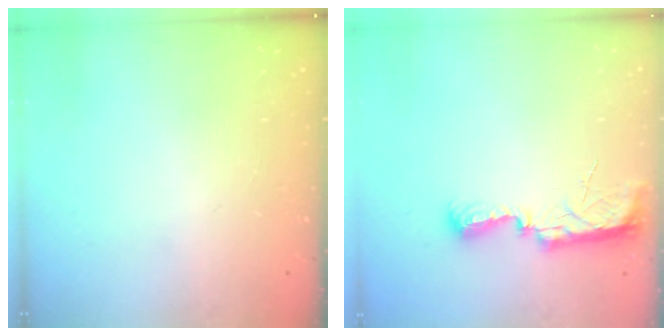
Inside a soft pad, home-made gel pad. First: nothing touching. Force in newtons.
{"total": 8.1, "press": 8.0, "slide": 1.2}